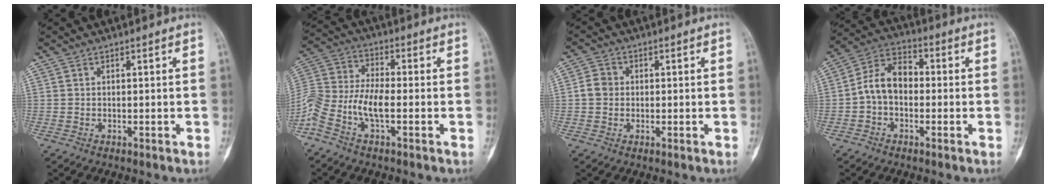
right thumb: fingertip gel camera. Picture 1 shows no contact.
{"total": 10.9, "force": [-4.3, 4.4, 9.1], "torque": [-0.206, 0.028, -0.090]}
{"total": 3.4, "force": [0.0, 3.0, 1.5], "torque": [-0.019, 0.008, -0.007]}
{"total": 9.0, "force": [-1.0, 6.3, 6.4], "torque": [-0.101, 0.034, -0.033]}